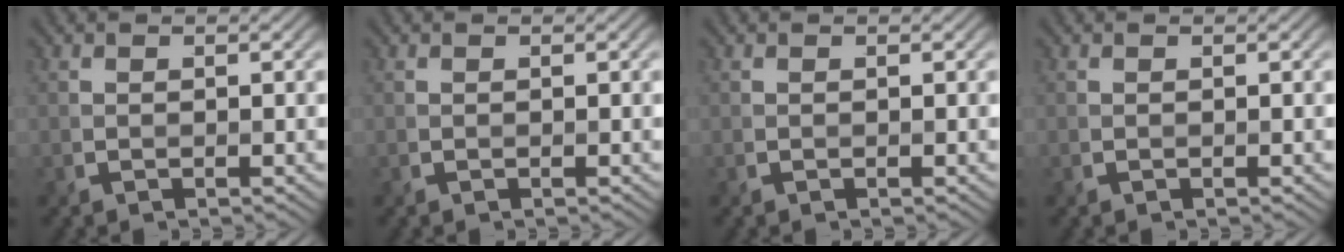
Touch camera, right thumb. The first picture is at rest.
{"total": 0.0}
{"total": 0.0}
{"total": 0.0}